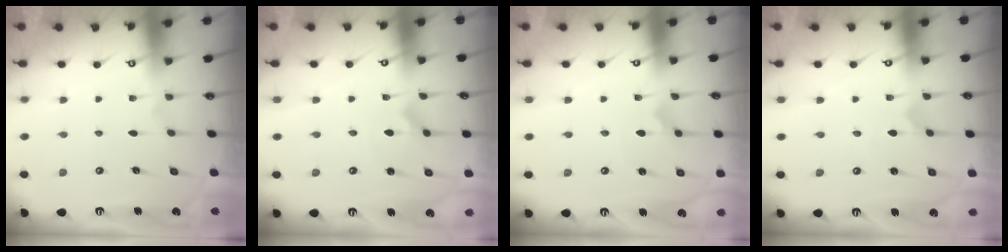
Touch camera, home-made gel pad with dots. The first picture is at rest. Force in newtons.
{"total": 2.3, "press": 2.3, "slide": 0.3}
{"total": 1.5, "press": 1.5, "slide": 0.0}
{"total": 0.0}